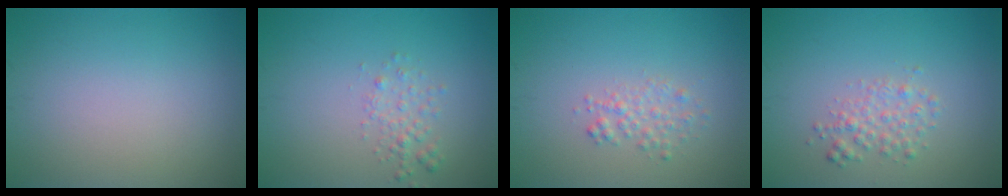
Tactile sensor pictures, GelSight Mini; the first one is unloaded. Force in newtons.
{"total": 1.6, "press": 1.6, "slide": 0.1}
{"total": 1.6, "press": 1.6, "slide": 0.1}
{"total": 2.0, "press": 2.0, "slide": 0.1}